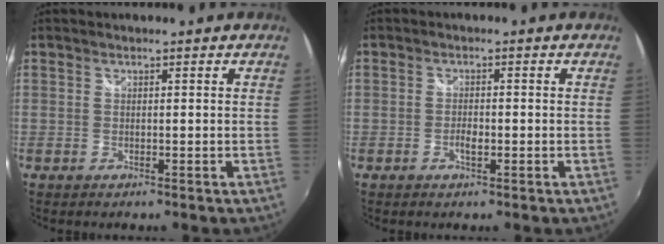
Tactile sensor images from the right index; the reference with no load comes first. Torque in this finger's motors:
{"motor_torque": [0.03, -0.02, 0.06, 0.01]}